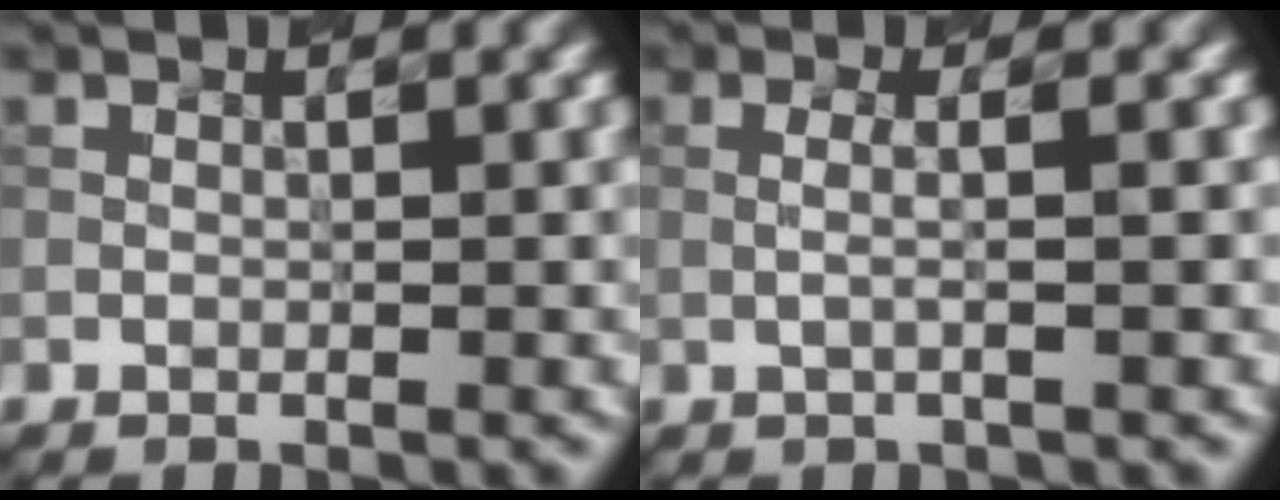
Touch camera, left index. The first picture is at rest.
{"total": 1.5, "force": [0.0, 0.3, 1.5], "torque": [-0.029, 0.004, 0.000]}